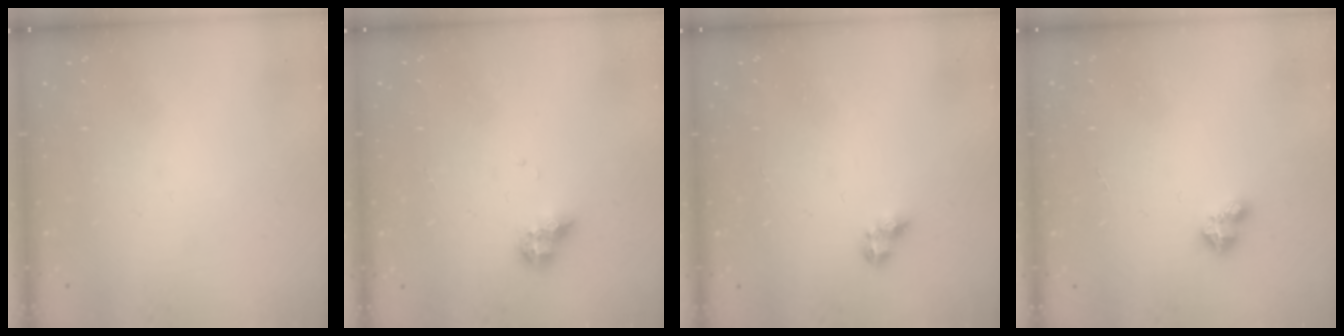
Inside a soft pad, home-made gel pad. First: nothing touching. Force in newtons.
{"total": 6.4, "press": 6.4, "slide": 0.7}
{"total": 5.5, "press": 5.5, "slide": 0.6}
{"total": 2.8, "press": 2.8, "slide": 0.2}